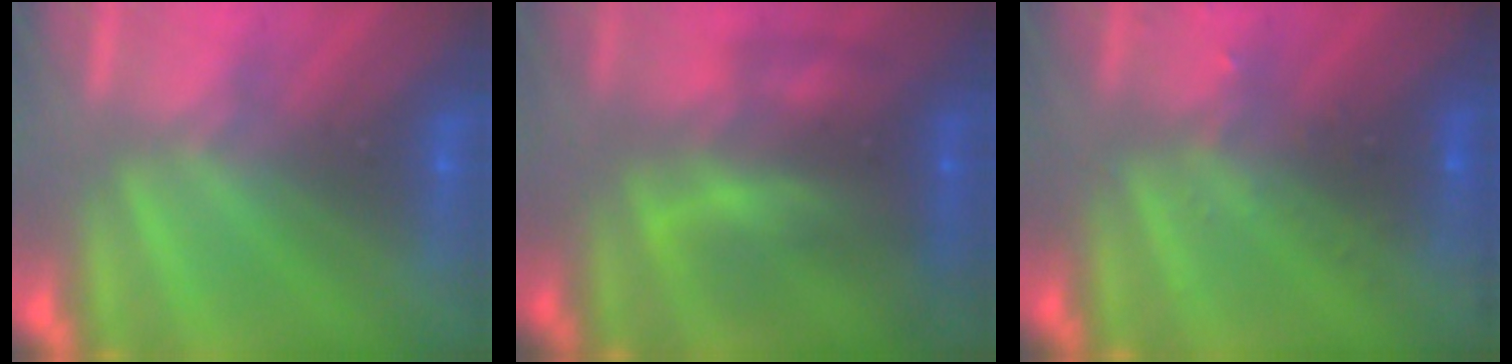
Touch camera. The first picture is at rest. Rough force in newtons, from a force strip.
{"total": 5.7}
{"total": 3.0}